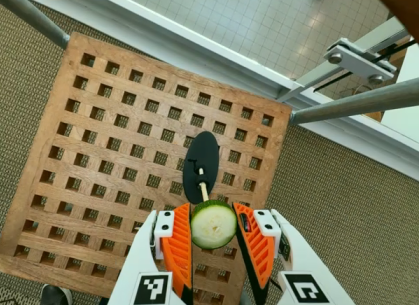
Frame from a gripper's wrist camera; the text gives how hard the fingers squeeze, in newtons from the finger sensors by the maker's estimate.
{"total": 8.5, "left": 8.8, "right": 8.3}